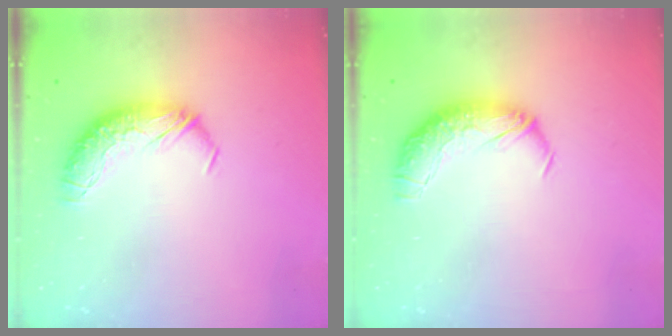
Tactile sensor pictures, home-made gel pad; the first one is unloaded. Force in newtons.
{"total": 2.5, "press": 1.3, "slide": 2.2}